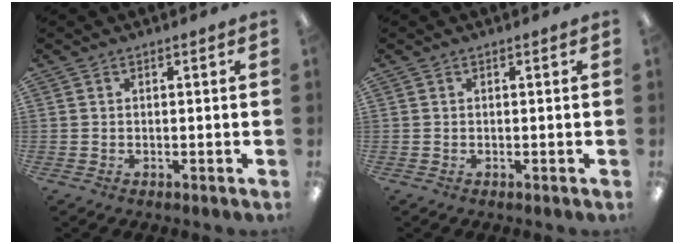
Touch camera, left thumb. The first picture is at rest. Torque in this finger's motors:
{"motor_torque": [0.00, 0.00, -0.01, -0.01, 0.00]}